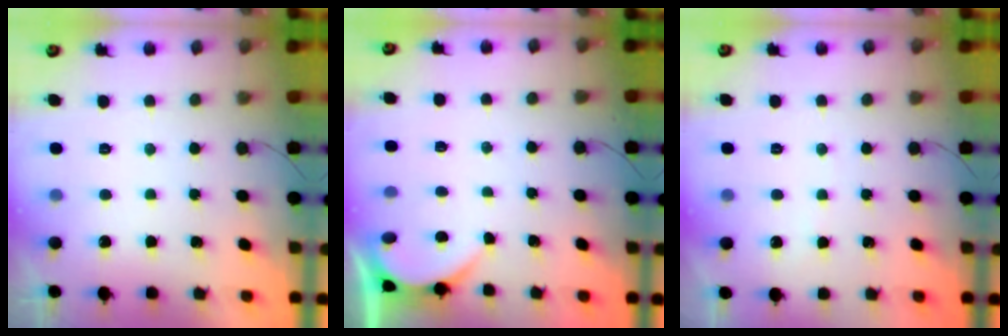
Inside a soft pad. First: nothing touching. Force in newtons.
{"total": 2.3, "press": 2.3, "slide": 0.2}
{"total": 1.9, "press": 1.9, "slide": 0.2}